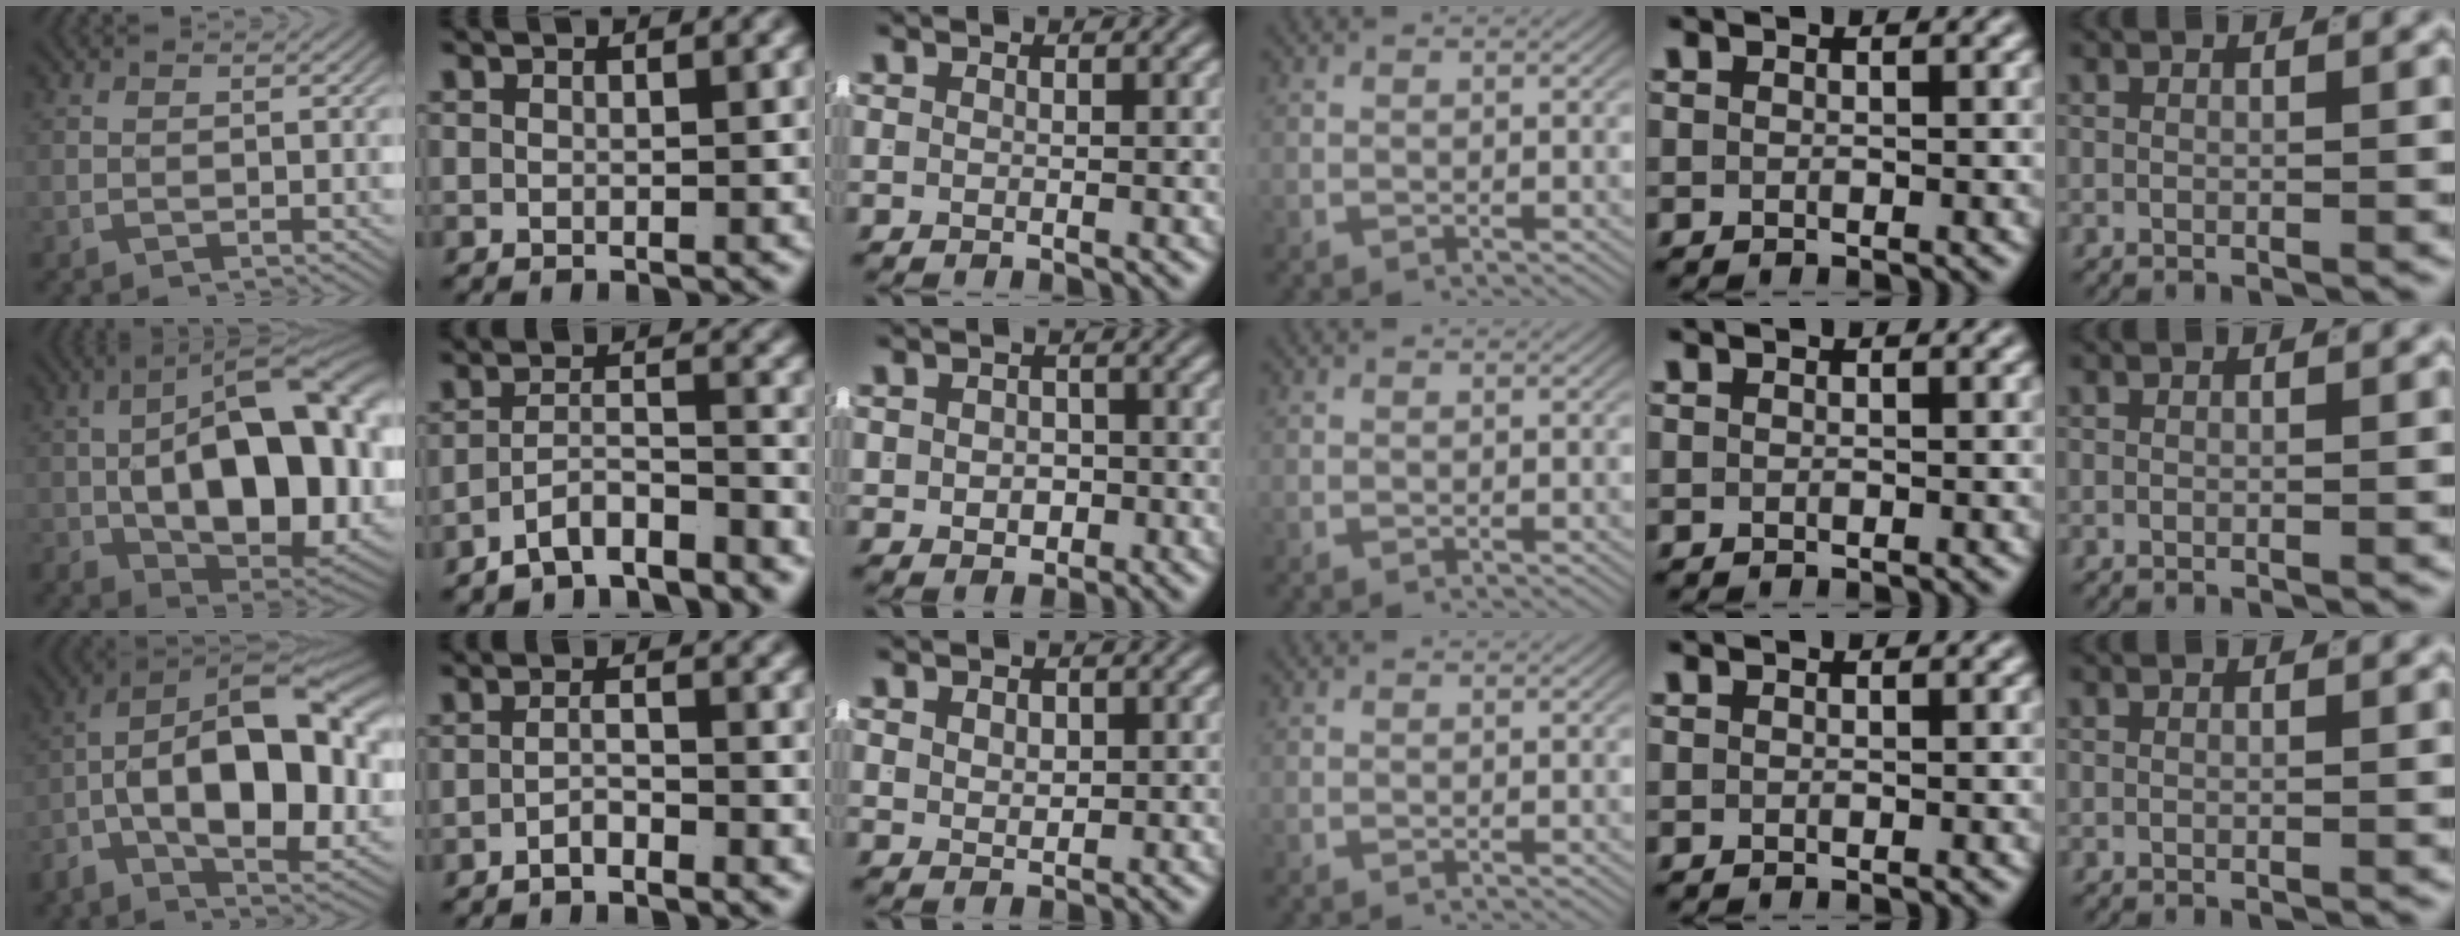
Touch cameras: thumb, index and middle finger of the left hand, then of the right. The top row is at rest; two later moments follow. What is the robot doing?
{"motion": "lift_and_place", "object": "jacket"}